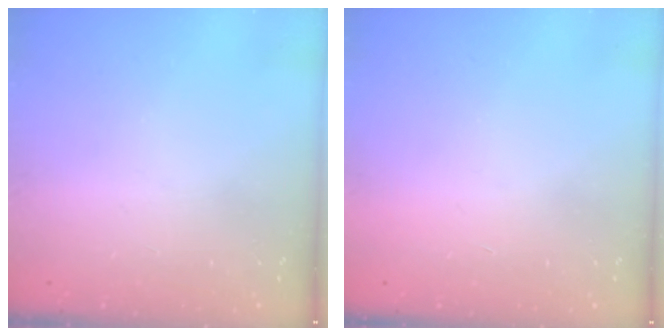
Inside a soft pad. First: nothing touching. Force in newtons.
{"total": 1.6, "press": 1.6, "slide": 0.1}